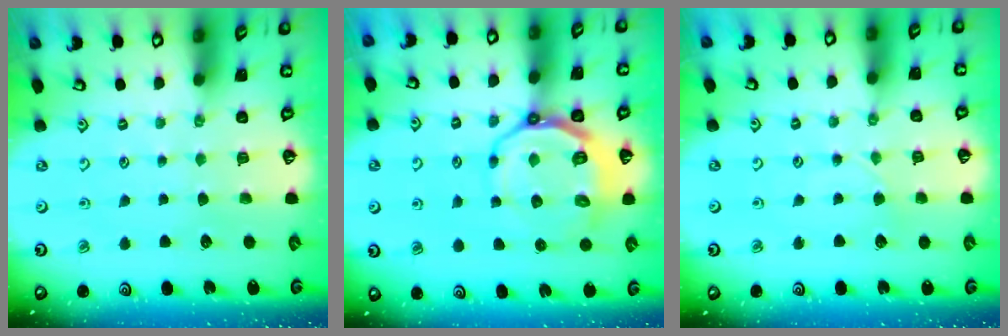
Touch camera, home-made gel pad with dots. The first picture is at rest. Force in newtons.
{"total": 10.7, "press": 10.2, "slide": 3.4}
{"total": 2.0, "press": 2.0, "slide": 0.2}